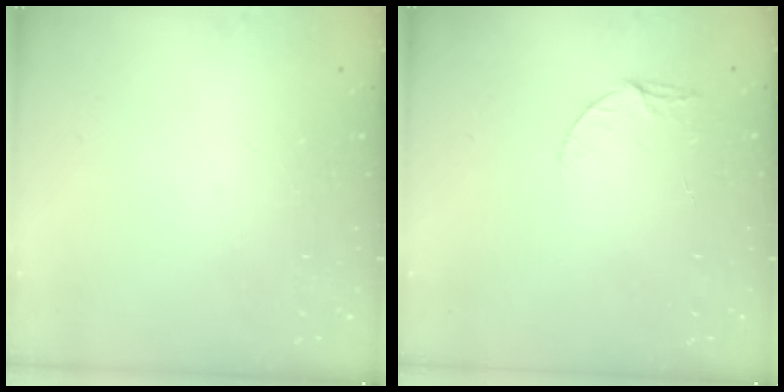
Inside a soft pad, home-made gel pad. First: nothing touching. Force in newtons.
{"total": 5.2, "press": 5.1, "slide": 0.6}